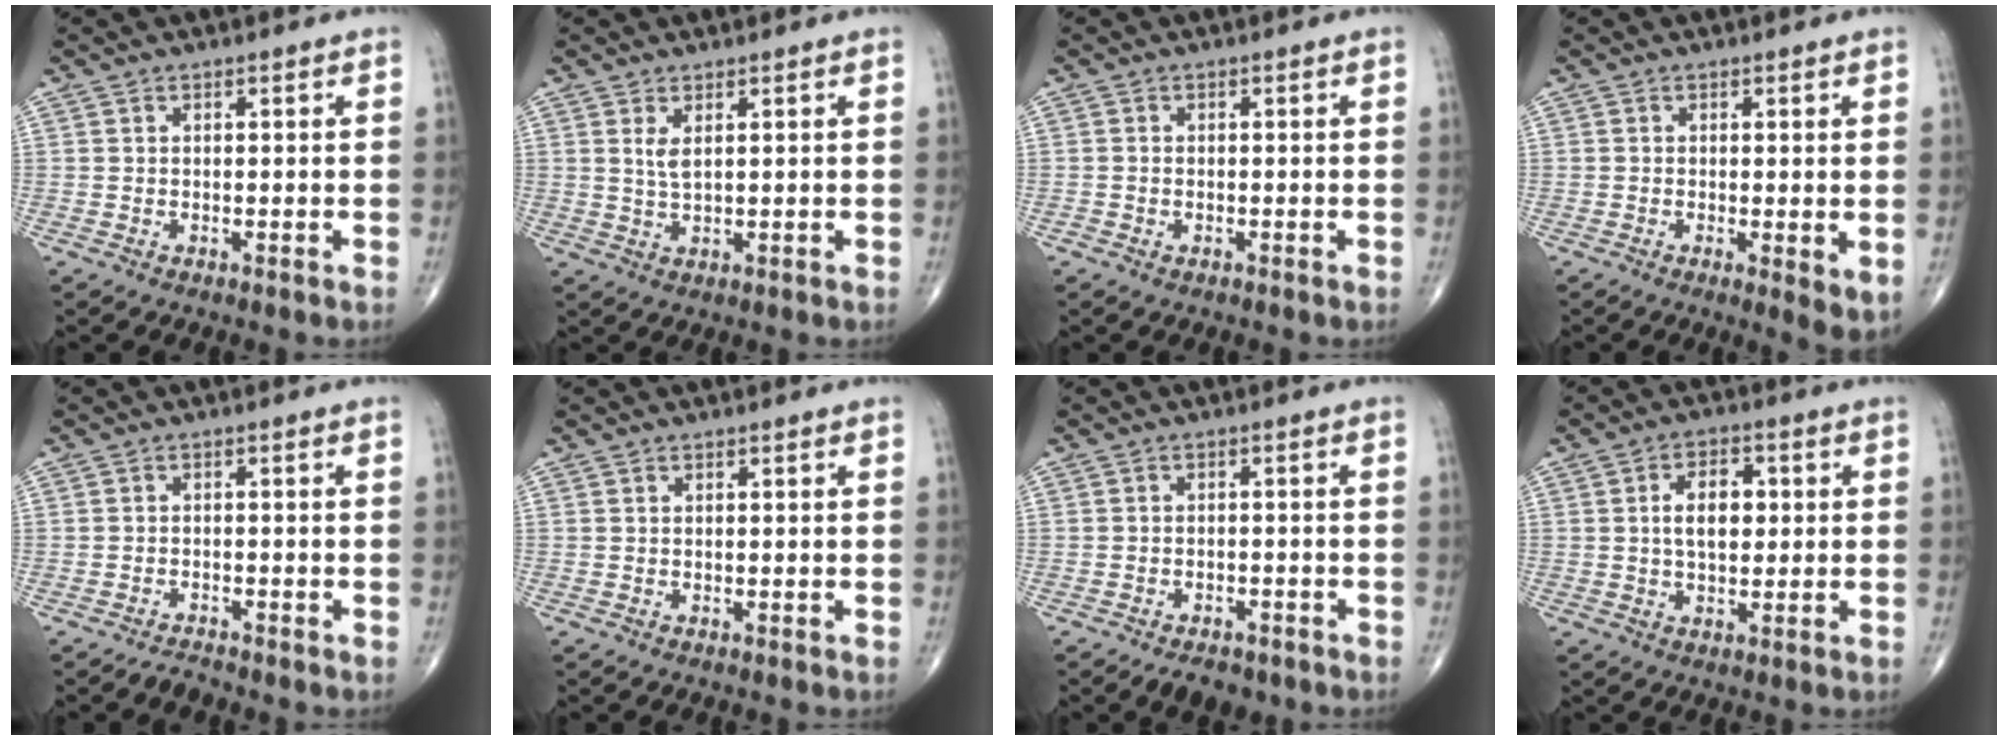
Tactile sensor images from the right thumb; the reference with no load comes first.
{"total": 2.5, "force": [1.0, 0.8, 2.1], "torque": [-0.044, -0.009, 0.026]}
{"total": 0.7, "force": [-0.3, 0.5, 0.3], "torque": [-0.008, 0.004, -0.004]}
{"total": 4.2, "force": [-0.4, 1.3, 4.0], "torque": [-0.060, -0.015, -0.009]}
{"total": 1.5, "force": [-1.5, 0.2, 0.1], "torque": [-0.007, 0.002, -0.028]}
{"total": 0.0}
{"total": 5.9, "force": [-4.2, 3.2, 2.6], "torque": [-0.029, 0.019, -0.056]}
{"total": 7.1, "force": [0.8, 4.2, 5.6], "torque": [-0.078, 0.007, 0.010]}